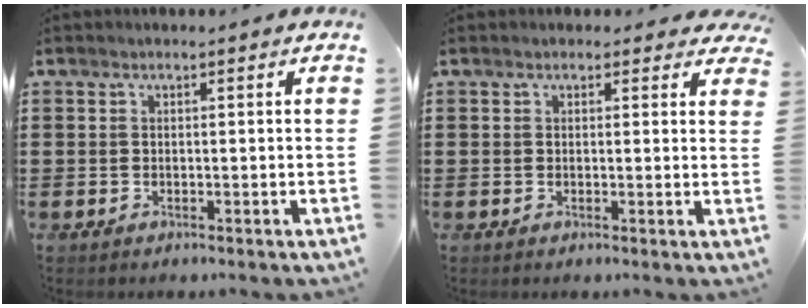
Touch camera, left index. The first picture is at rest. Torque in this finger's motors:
{"motor_torque": [-1.36, 0.78, 0.49, 0.01]}